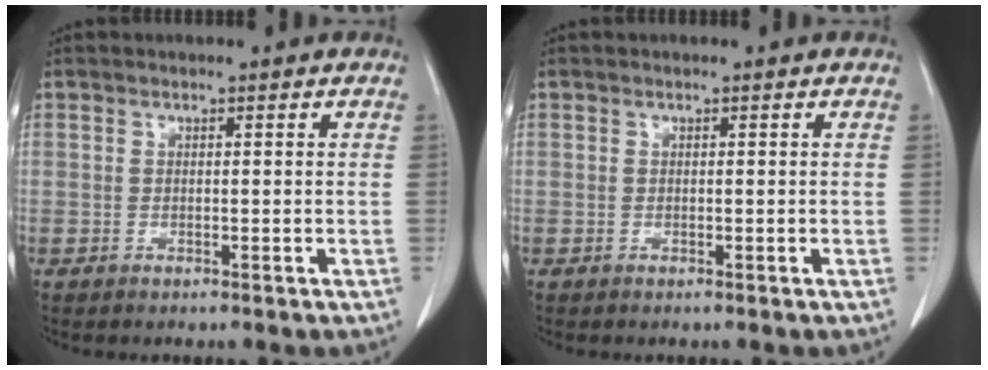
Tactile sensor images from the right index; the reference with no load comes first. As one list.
[{"total": 0.0}]